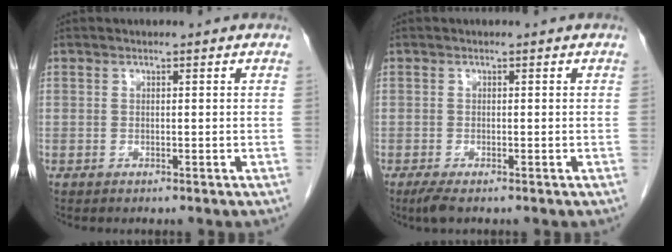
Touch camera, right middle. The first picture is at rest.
{"total": 1.9, "force": [-1.3, 0.3, 1.4], "torque": [-0.032, -0.007, -0.025]}